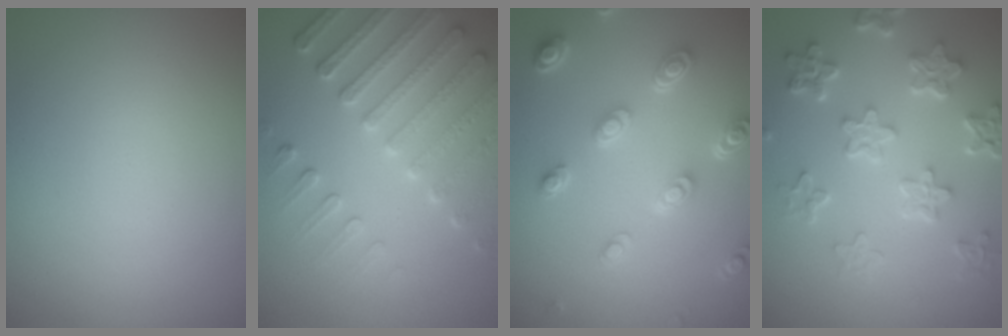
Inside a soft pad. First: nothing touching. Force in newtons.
{"total": 5.0, "press": 4.5, "slide": 2.0}
{"total": 4.5, "press": 3.4, "slide": 3.0}
{"total": 5.8, "press": 4.4, "slide": 3.8}